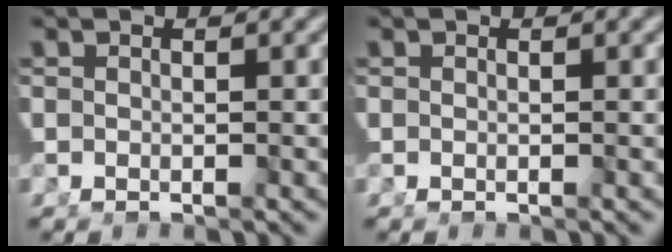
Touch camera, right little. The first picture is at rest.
{"total": 0.0}